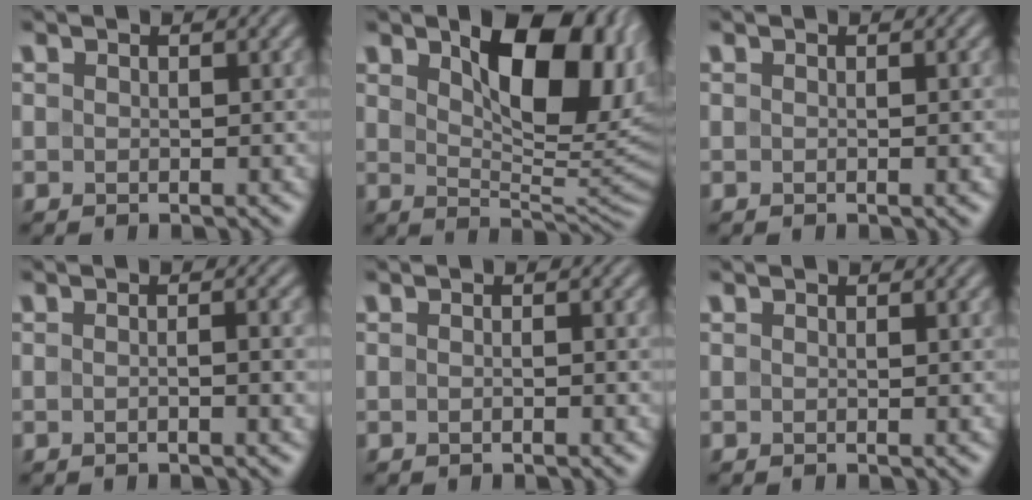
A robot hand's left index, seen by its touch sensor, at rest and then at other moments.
{"total": 10.2, "force": [3.4, 4.8, 8.3], "torque": [-0.124, -0.002, 0.051]}
{"total": 0.6, "force": [-0.2, 0.0, 0.6], "torque": [-0.005, -0.002, -0.004]}
{"total": 2.4, "force": [-0.5, 0.6, 2.2], "torque": [-0.028, 0.001, -0.012]}
{"total": 1.1, "force": [-0.4, 0.2, 1.0], "torque": [-0.013, -0.001, -0.008]}
{"total": 0.0}